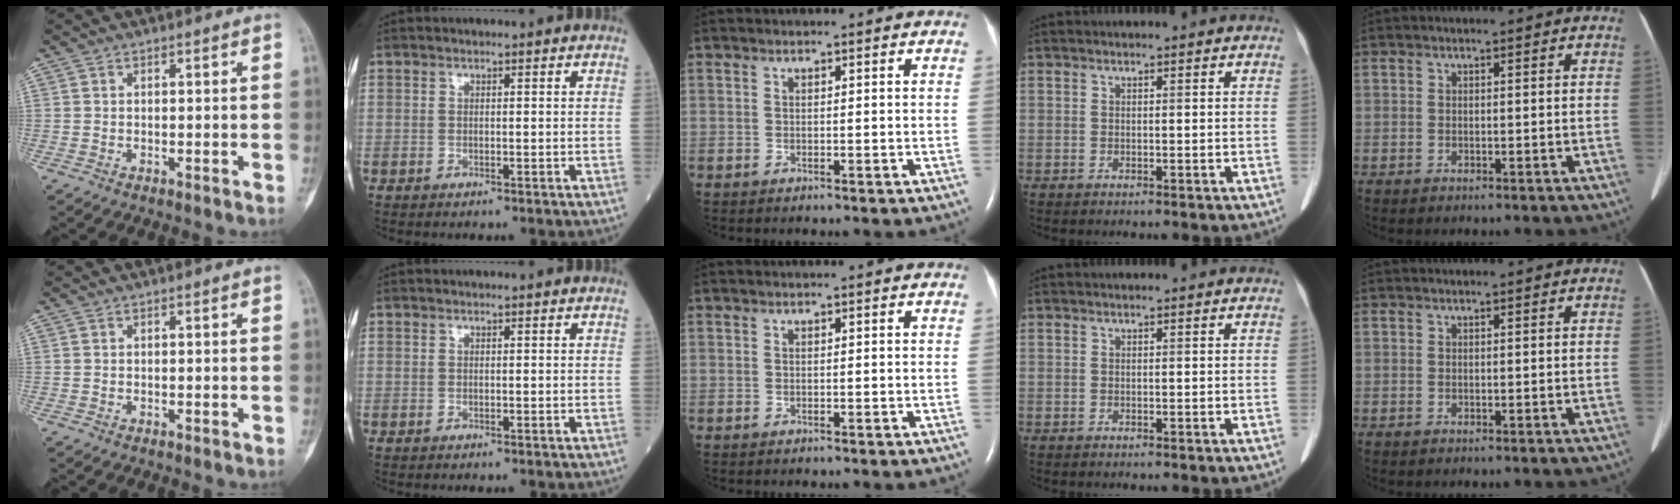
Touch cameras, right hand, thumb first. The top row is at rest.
{}